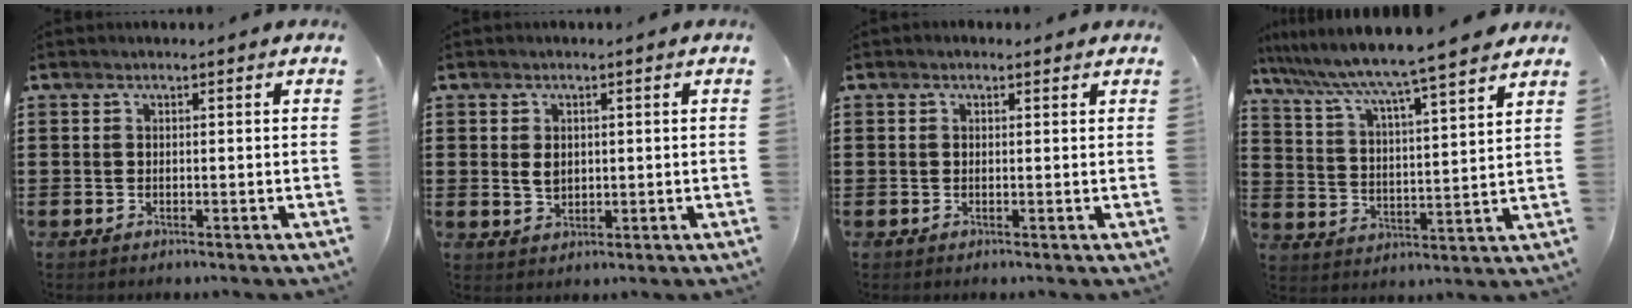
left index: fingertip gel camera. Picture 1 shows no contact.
{"total": 2.6, "force": [0.4, 1.8, 1.8], "torque": [-0.031, 0.003, 0.005]}
{"total": 0.7, "force": [0.0, 0.7, 0.3], "torque": [-0.008, 0.006, 0.000]}
{"total": 6.7, "force": [6.0, -1.1, 2.6], "torque": [-0.079, -0.049, 0.095]}